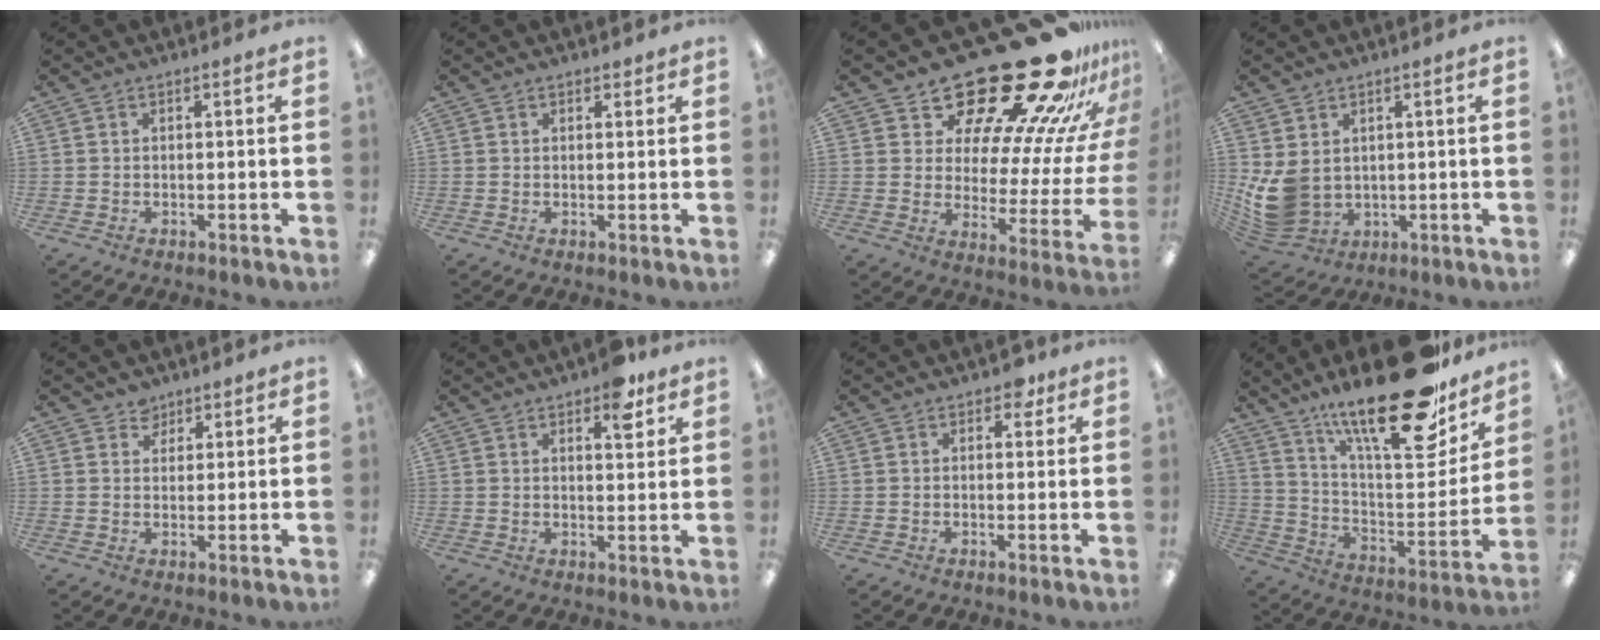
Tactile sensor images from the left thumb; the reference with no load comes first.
{"total": 1.1, "force": [0.8, 0.7, 0.2], "torque": [0.004, -0.002, 0.014]}
{"total": 27.4, "force": [22.1, 9.8, 13.0], "torque": [-0.165, -0.178, 0.378]}
{"total": 9.4, "force": [1.2, 7.6, 5.4], "torque": [-0.133, -0.014, 0.028]}
{"total": 3.0, "force": [2.3, 2.0, 0.1], "torque": [0.008, -0.009, 0.041]}
{"total": 6.5, "force": [4.4, 2.7, 3.9], "torque": [-0.040, -0.021, 0.071]}
{"total": 3.3, "force": [1.8, 2.1, 1.7], "torque": [-0.013, -0.002, 0.028]}
{"total": 27.2, "force": [19.8, 8.0, 16.9], "torque": [-0.256, -0.127, 0.327]}